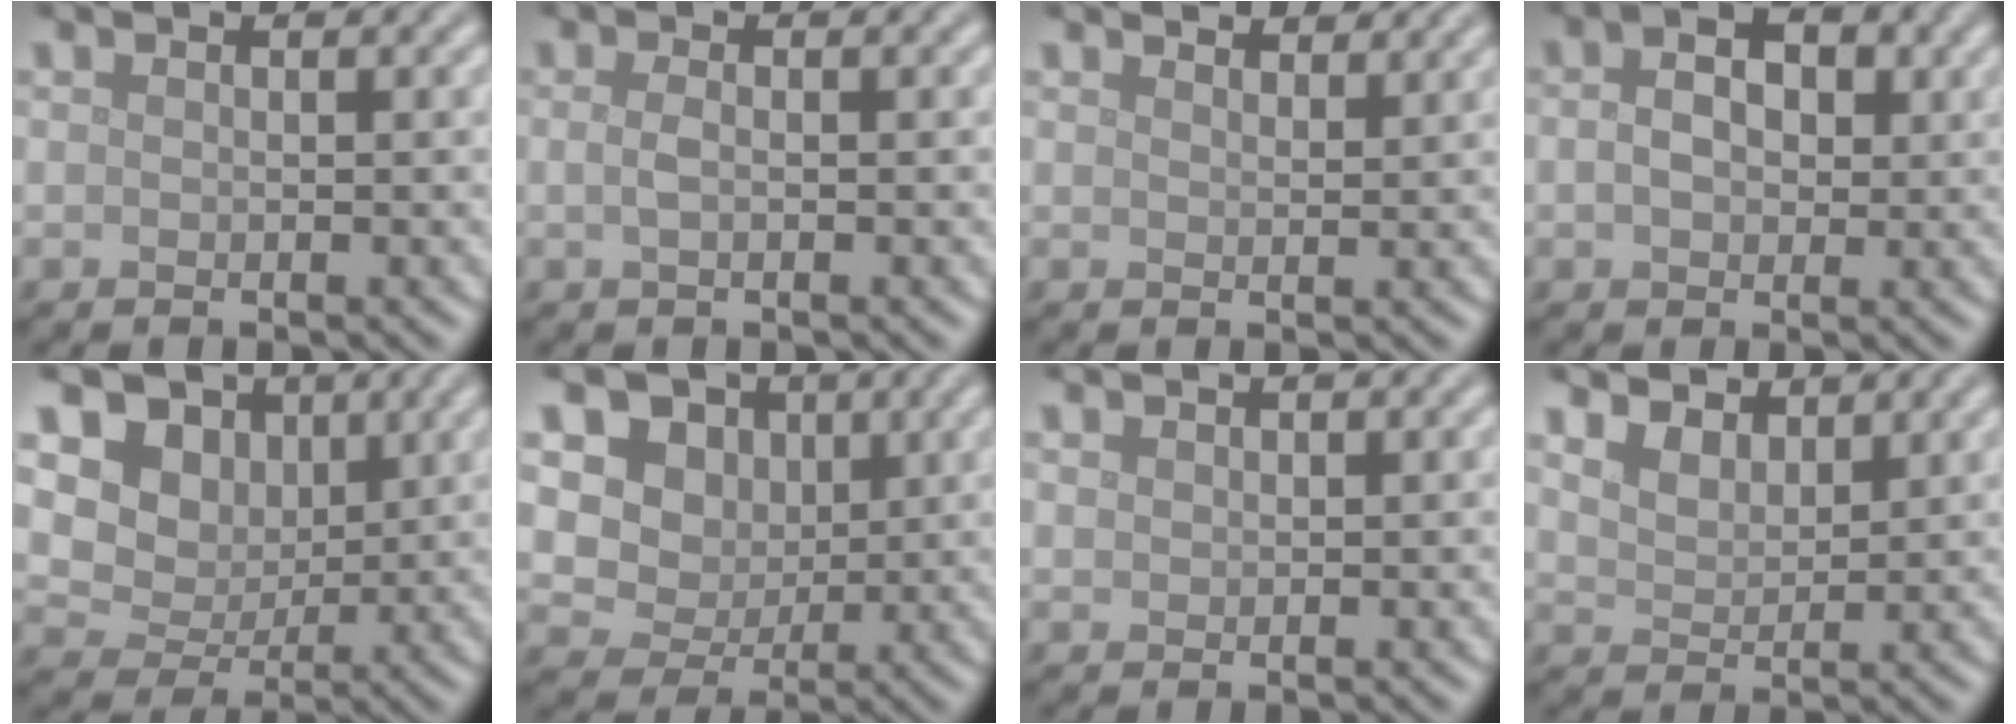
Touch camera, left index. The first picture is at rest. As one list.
[{"total": 1.1, "force": [0.0, 0.5, 1.0], "torque": [-0.026, -0.001, -0.003]}, {"total": 3.3, "force": [3.1, 0.5, 0.9], "torque": [-0.019, 0.004, 0.040]}, {"total": 3.7, "force": [0.7, 2.4, 2.7], "torque": [-0.048, 0.009, 0.005]}, {"total": 7.7, "force": [3.2, 6.0, 3.5], "torque": [-0.078, -0.002, 0.051]}, {"total": 9.6, "force": [3.8, 7.6, 4.3], "torque": [-0.086, 0.009, 0.057]}, {"total": 0.8, "force": [0.5, 0.6, 0.1], "torque": [-0.002, 0.000, 0.011]}, {"total": 4.2, "force": [3.4, 2.0, 1.6], "torque": [-0.053, 0.003, 0.055]}]